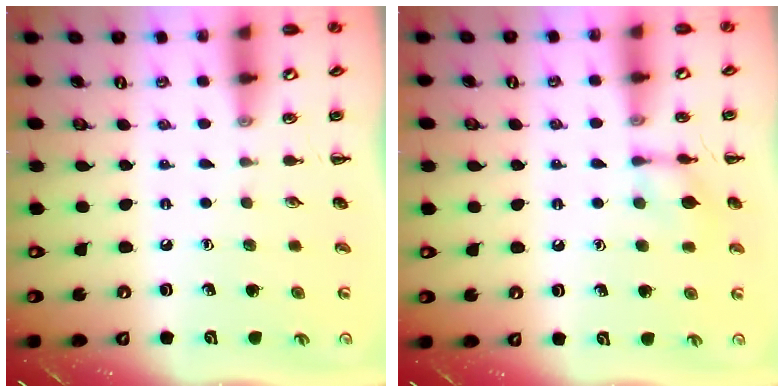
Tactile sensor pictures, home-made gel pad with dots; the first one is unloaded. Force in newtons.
{"total": 7.9, "press": 7.9, "slide": 0.2}